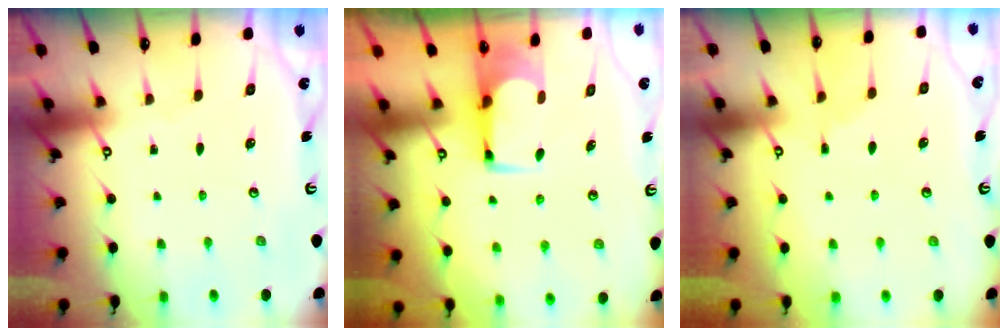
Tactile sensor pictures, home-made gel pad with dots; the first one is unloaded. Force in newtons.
{"total": 1.6, "press": 1.6, "slide": 0.3}
{"total": 1.6, "press": 1.2, "slide": 1.2}